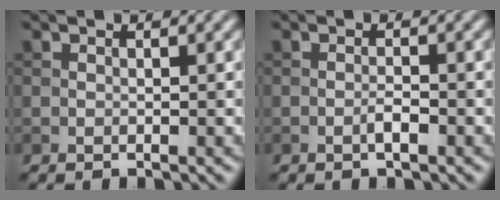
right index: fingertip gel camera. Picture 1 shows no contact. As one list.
[{"total": 1.1, "force": [-0.6, 0.2, 1.0], "torque": [-0.018, 0.002, -0.011]}]